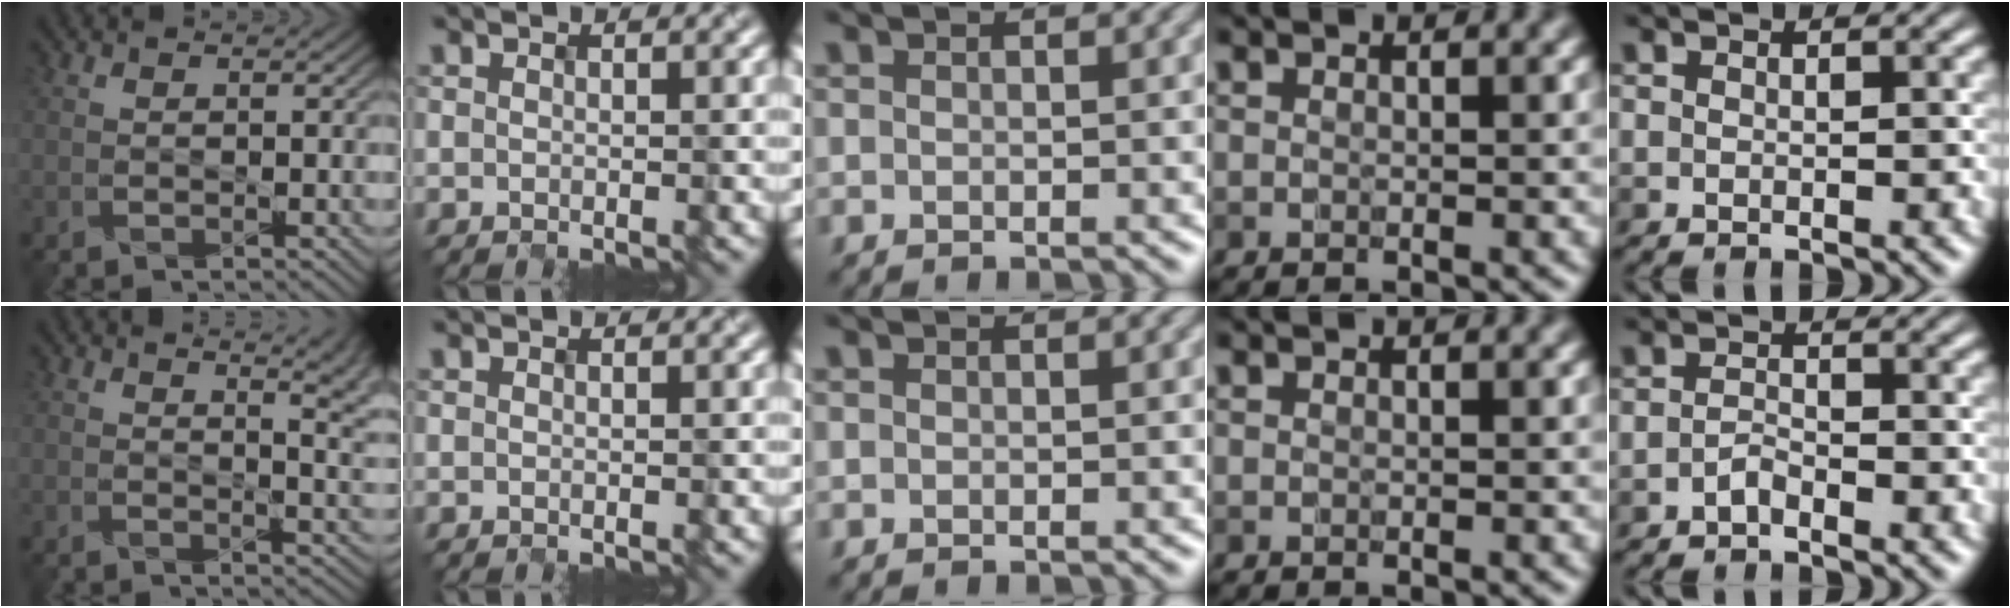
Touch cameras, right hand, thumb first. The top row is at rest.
{"thumb": {"total": 8.4, "force": [4.3, 3.1, 6.6], "torque": [-0.058, 0.026, 0.047]}, "little": {"total": 2.2, "force": [-2.1, 0.2, 0.7], "torque": [-0.017, 0.001, -0.044]}}